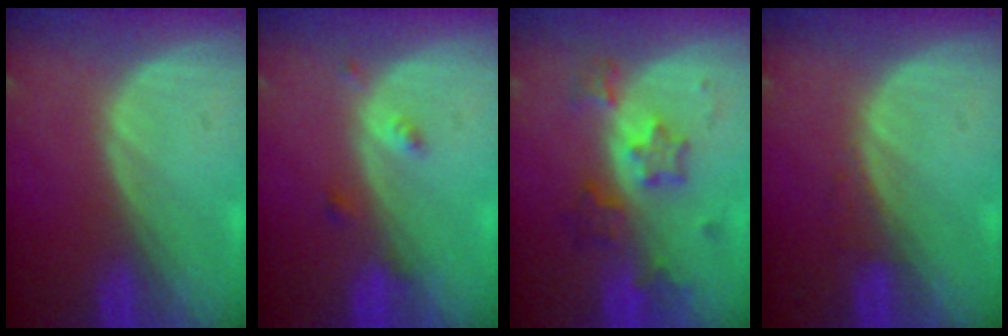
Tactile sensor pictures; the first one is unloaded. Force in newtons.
{"total": 1.8, "press": 1.8, "slide": 0.1}
{"total": 6.1, "press": 5.9, "slide": 1.6}
{"total": 0.7, "press": 0.7, "slide": 0.1}